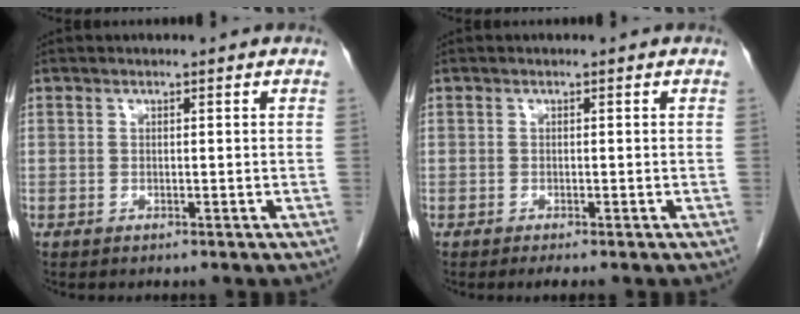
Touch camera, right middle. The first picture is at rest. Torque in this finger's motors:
{"motor_torque": [0.32, -0.11, -0.01, 0.04]}